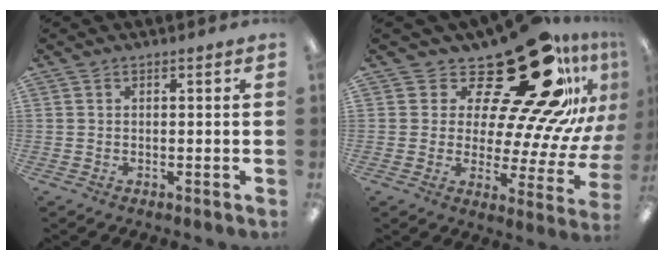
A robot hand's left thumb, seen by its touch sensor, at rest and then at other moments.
{"total": 28.5, "force": [18.6, 10.3, 19.0], "torque": [-0.256, -0.153, 0.319]}